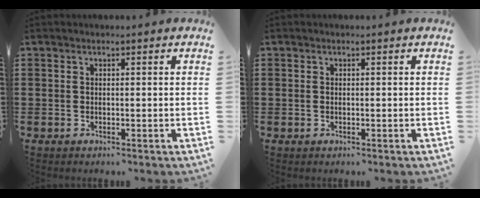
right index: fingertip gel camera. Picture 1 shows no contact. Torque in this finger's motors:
{"motor_torque": [0.20, 0.30, -0.02, -0.06]}